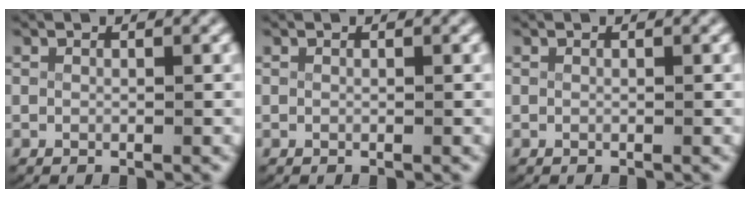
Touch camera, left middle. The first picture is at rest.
{"total": 0.0}
{"total": 0.0}